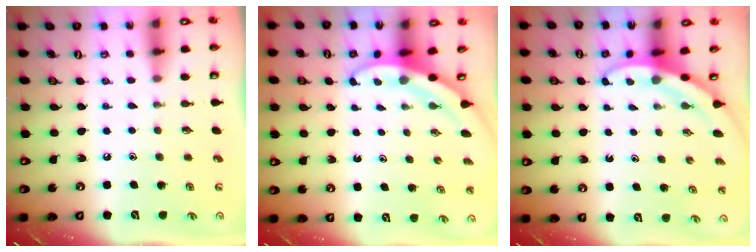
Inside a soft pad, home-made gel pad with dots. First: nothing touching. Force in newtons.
{"total": 3.5, "press": 3.5, "slide": 0.2}
{"total": 3.5, "press": 3.5, "slide": 0.1}